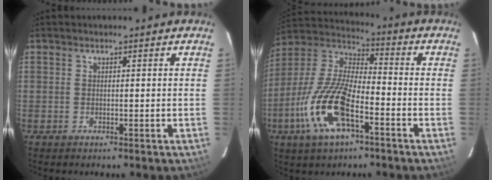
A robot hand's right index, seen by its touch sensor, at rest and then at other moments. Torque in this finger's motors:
{"motor_torque": [1.63, -0.51, 1.05, 0.21]}